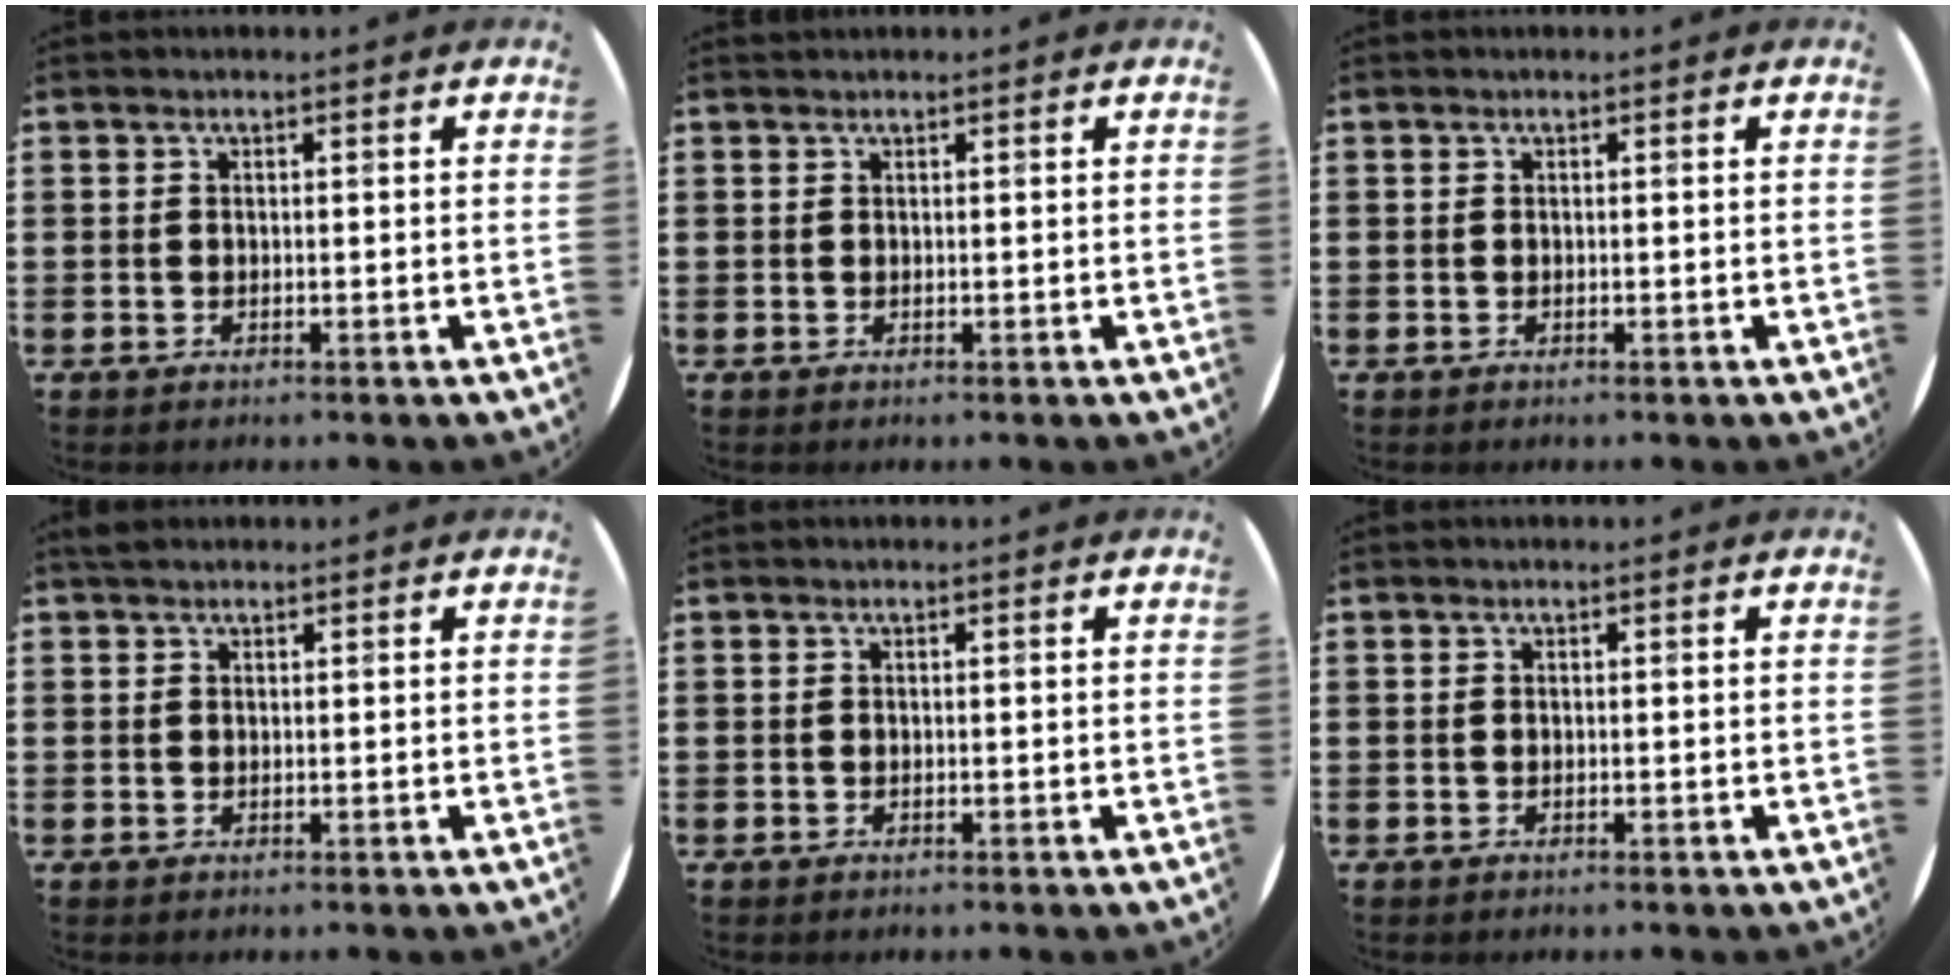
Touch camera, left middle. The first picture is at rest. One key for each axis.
{"total": 0.0}
{"total": 0.0}
{"total": 1.1, "fx": 0.9, "fy": 0.5, "fz": 0.2, "tx": 0.003, "ty": 0.001, "tz": 0.017}
{"total": 0.0}
{"total": 0.0}